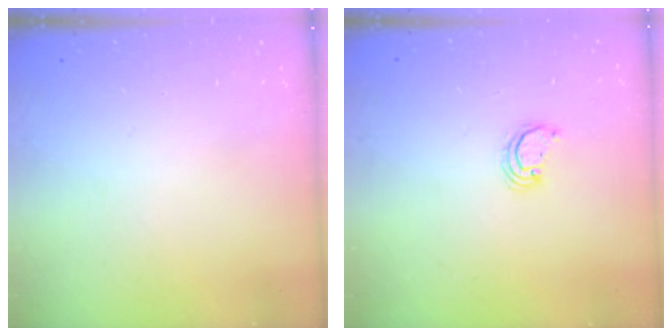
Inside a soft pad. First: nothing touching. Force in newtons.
{"total": 2.7, "press": 2.7, "slide": 0.2}